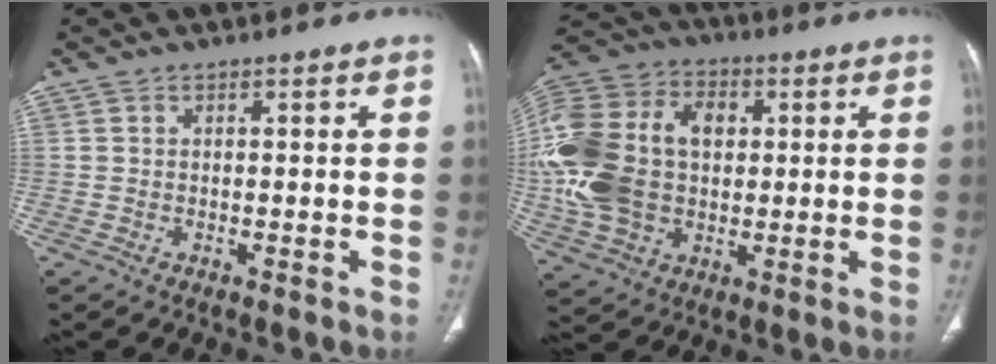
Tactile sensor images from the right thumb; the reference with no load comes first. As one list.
[{"total": 22.9, "force": [1.7, 16.0, 16.2], "torque": [-0.343, 0.018, 0.039]}]